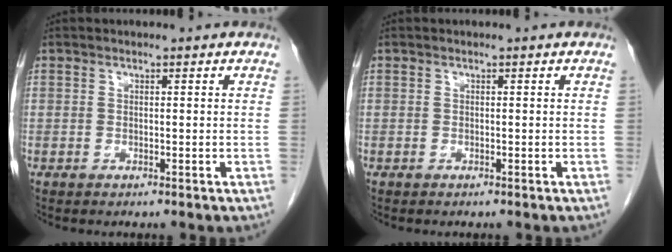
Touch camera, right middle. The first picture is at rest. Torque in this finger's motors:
{"motor_torque": [-0.20, -0.09, -0.02, -0.01]}